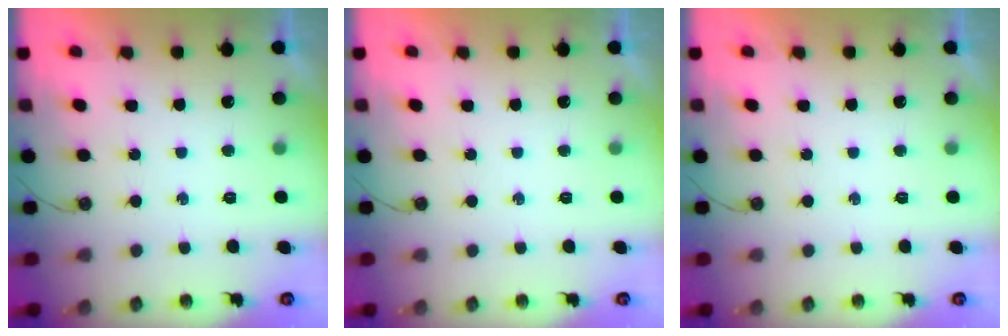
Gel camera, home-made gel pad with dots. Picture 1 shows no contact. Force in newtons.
{"total": 0.0}
{"total": 0.0}